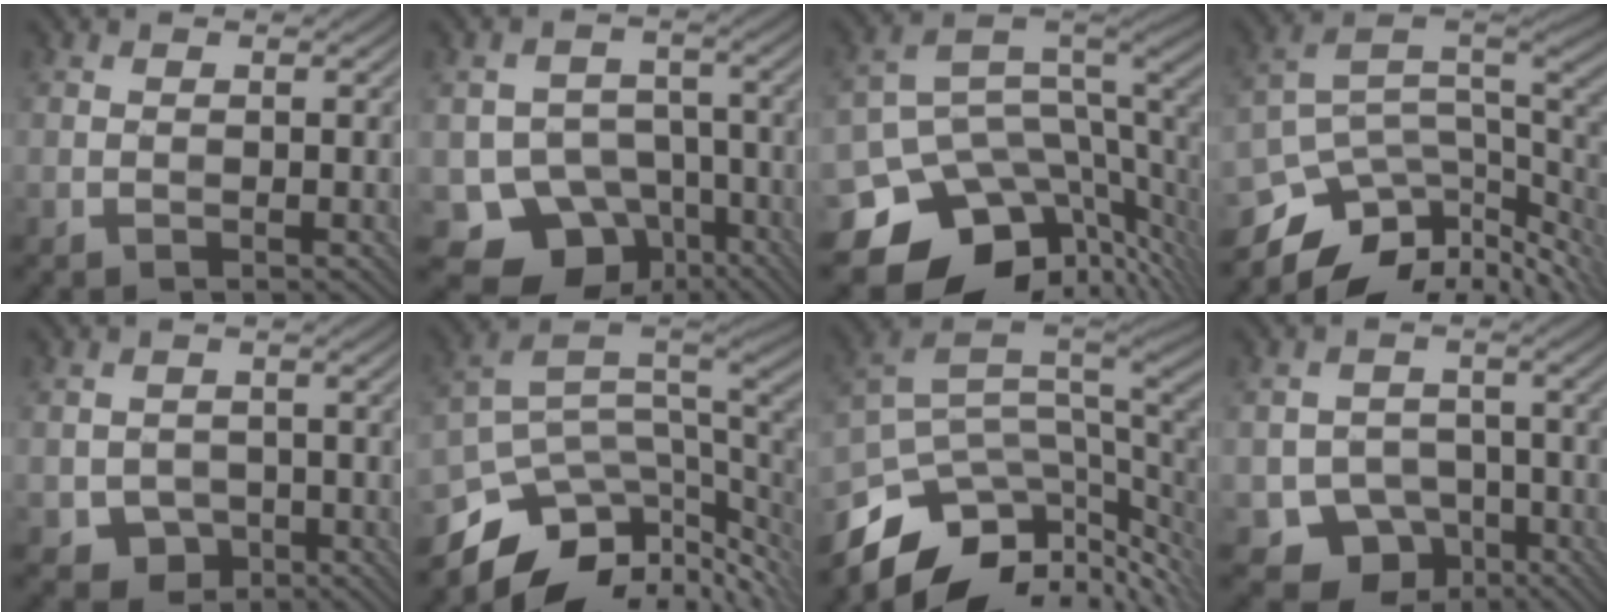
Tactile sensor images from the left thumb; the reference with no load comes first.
{"total": 10.9, "force": [-6.6, 8.0, 3.5], "torque": [-0.060, -0.016, -0.105]}
{"total": 12.7, "force": [-5.9, 8.2, 7.9], "torque": [-0.172, -0.034, -0.089]}
{"total": 11.7, "force": [-7.7, 5.8, 6.7], "torque": [-0.140, -0.013, -0.118]}
{"total": 3.9, "force": [-1.8, 3.2, 1.5], "torque": [-0.028, -0.011, -0.035]}
{"total": 11.2, "force": [-5.1, 6.3, 7.8], "torque": [-0.156, -0.023, -0.081]}
{"total": 11.9, "force": [-4.6, 6.5, 8.8], "torque": [-0.184, -0.026, -0.071]}
{"total": 7.1, "force": [-3.9, 5.4, 2.5], "torque": [-0.035, -0.013, -0.067]}